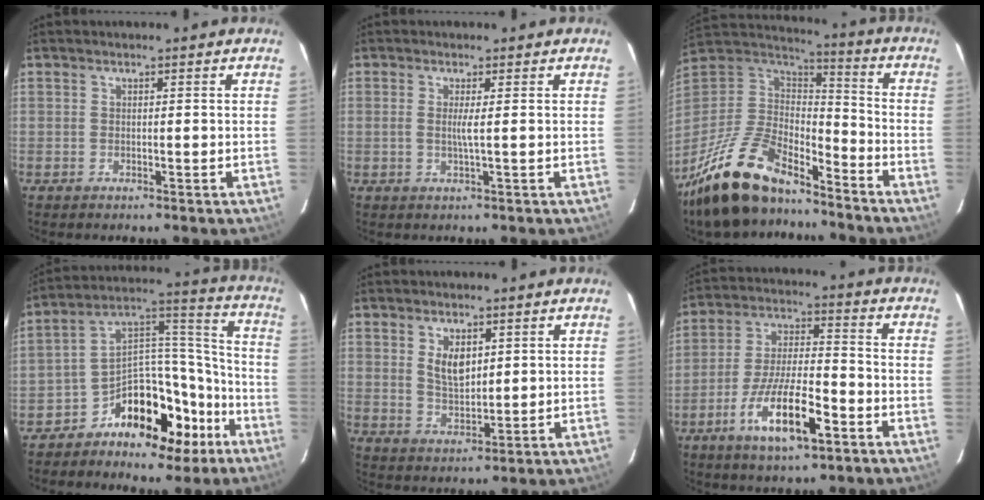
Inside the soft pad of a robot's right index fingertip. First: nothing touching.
{"total": 1.9, "force": [0.1, -0.4, 1.8], "torque": [-0.033, -0.002, 0.001]}
{"total": 24.1, "force": [-17.8, 9.4, 13.2], "torque": [-0.284, -0.021, -0.309]}
{"total": 15.4, "force": [-10.2, 9.2, 7.0], "torque": [-0.115, 0.080, -0.151]}
{"total": 5.5, "force": [2.0, 3.0, 4.2], "torque": [-0.071, -0.001, 0.042]}
{"total": 13.4, "force": [-6.8, 3.6, 11.0], "torque": [-0.219, -0.011, -0.121]}